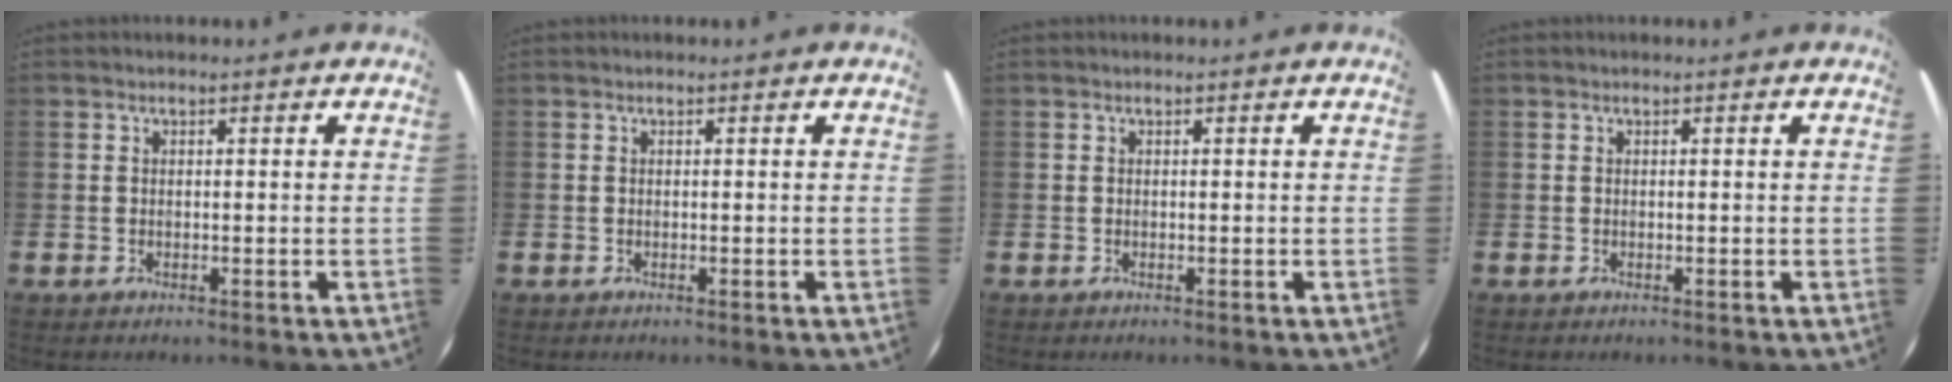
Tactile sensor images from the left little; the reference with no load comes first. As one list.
[{"total": 0.0}, {"total": 0.0}, {"total": 0.0}]